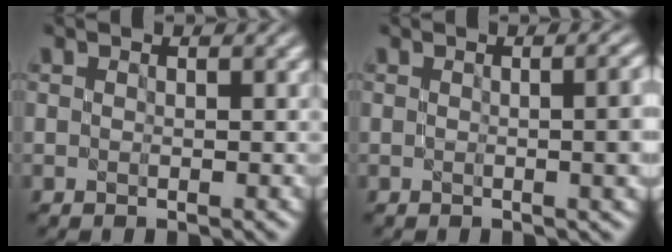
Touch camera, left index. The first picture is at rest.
{"total": 5.7, "force": [0.0, 2.5, 5.1], "torque": [-0.030, 0.006, 0.002]}